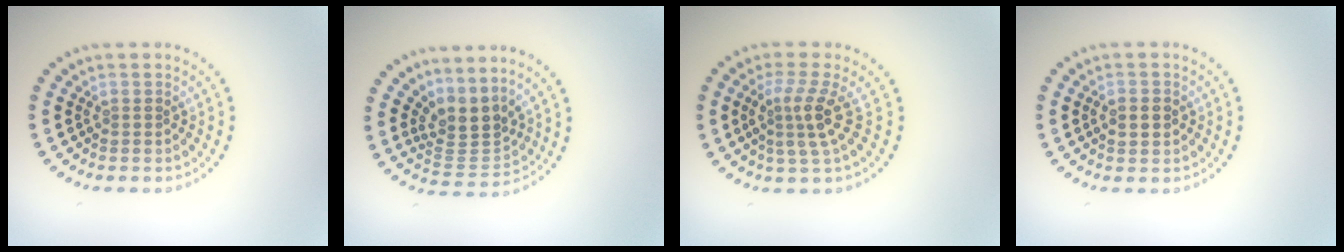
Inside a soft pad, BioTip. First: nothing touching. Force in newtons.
{"total": 3.5, "press": 2.6, "slide": 2.4}
{"total": 3.2, "press": 2.3, "slide": 2.3}
{"total": 2.4, "press": 2.4, "slide": 0.0}